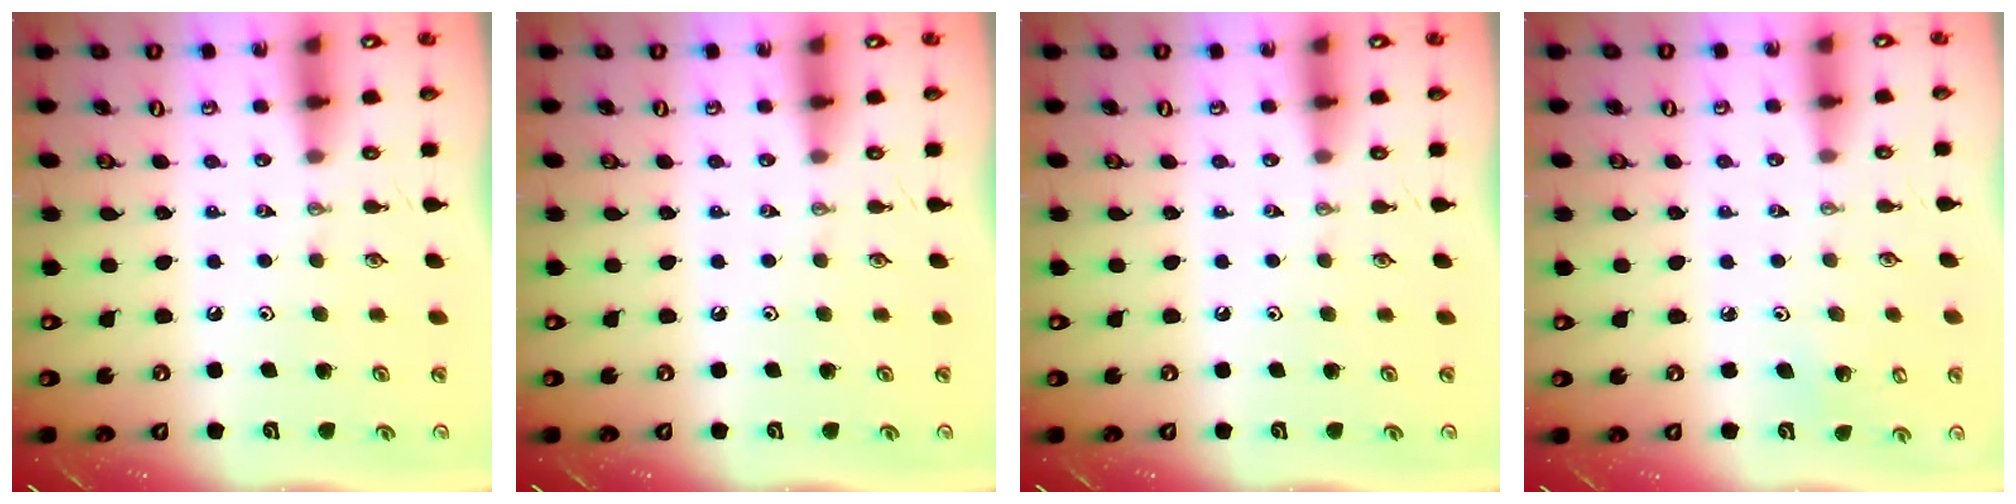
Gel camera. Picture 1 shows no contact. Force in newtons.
{"total": 0.0}
{"total": 0.0}
{"total": 2.9, "press": 2.9, "slide": 0.2}